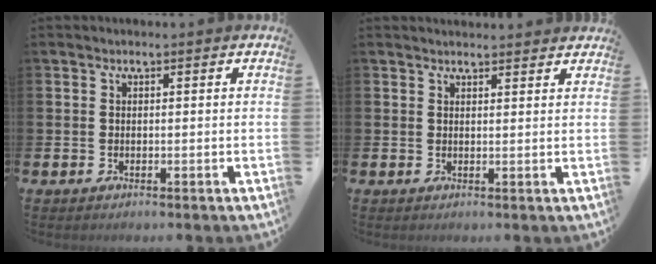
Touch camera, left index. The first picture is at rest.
{"total": 1.8, "force": [1.8, 0.2, -0.1], "torque": [0.010, -0.011, 0.031]}